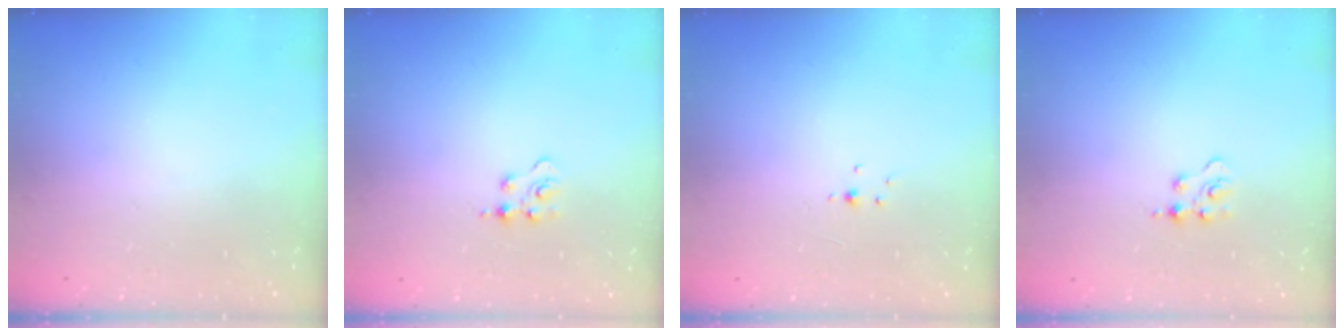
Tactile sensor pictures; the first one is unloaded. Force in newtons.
{"total": 2.4, "press": 2.4, "slide": 0.3}
{"total": 1.5, "press": 1.5, "slide": 0.3}
{"total": 2.4, "press": 2.4, "slide": 0.3}